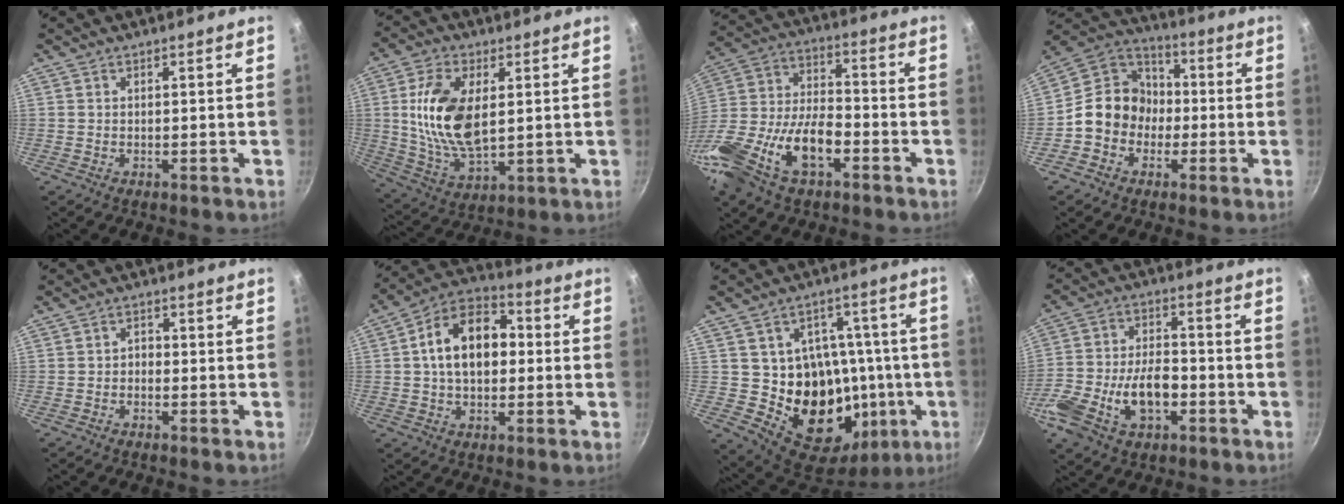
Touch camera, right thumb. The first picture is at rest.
{"total": 15.3, "force": [2.5, 8.2, 12.7], "torque": [-0.235, -0.009, 0.054]}
{"total": 21.4, "force": [-8.7, 11.2, 16.0], "torque": [-0.312, 0.023, -0.176]}
{"total": 12.0, "force": [-2.2, 10.5, 5.4], "torque": [-0.043, 0.046, -0.062]}
{"total": 1.9, "force": [-0.8, 1.4, 1.0], "torque": [-0.011, 0.013, -0.018]}
{"total": 14.9, "force": [1.1, 9.9, 11.1], "torque": [-0.145, 0.032, -0.001]}
{"total": 23.2, "force": [-2.2, 17.2, 15.4], "torque": [-0.185, 0.015, -0.014]}
{"total": 15.0, "force": [-5.0, 9.0, 11.0], "torque": [-0.201, 0.037, -0.092]}